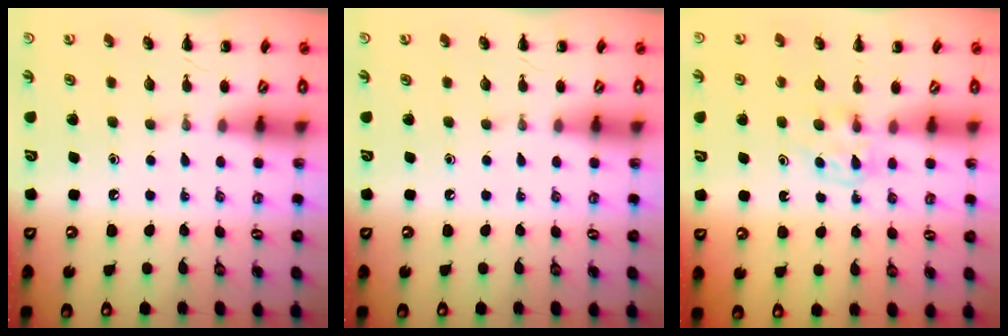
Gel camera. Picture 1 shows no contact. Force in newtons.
{"total": 0.0}
{"total": 3.6, "press": 3.3, "slide": 1.3}